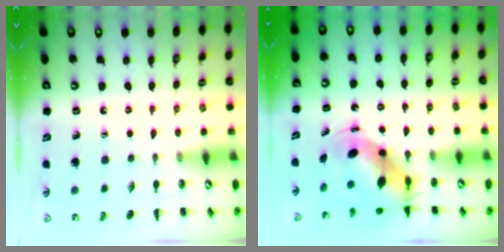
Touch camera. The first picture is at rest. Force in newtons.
{"total": 5.8, "press": 5.6, "slide": 1.5}